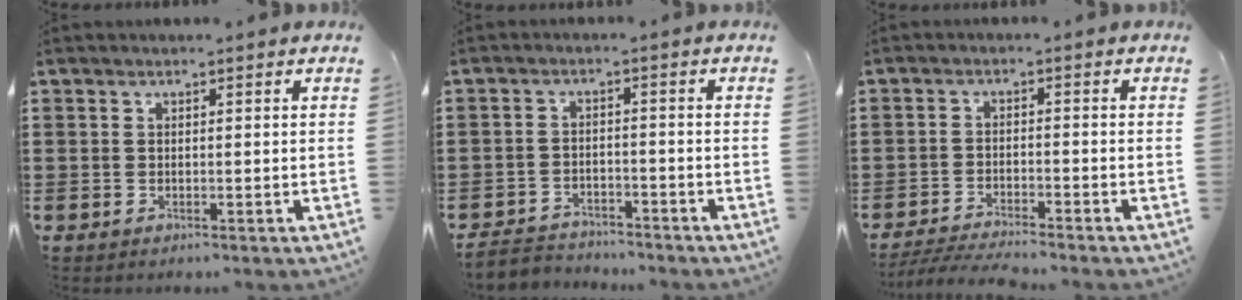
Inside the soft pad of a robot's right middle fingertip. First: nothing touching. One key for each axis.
{"total": 3.2, "fx": -3.2, "fy": 0.7, "fz": 0.0, "tx": -0.007, "ty": 0.002, "tz": -0.068}
{"total": 3.7, "fx": -3.5, "fy": -0.1, "fz": 1.0, "tx": -0.024, "ty": -0.006, "tz": -0.074}